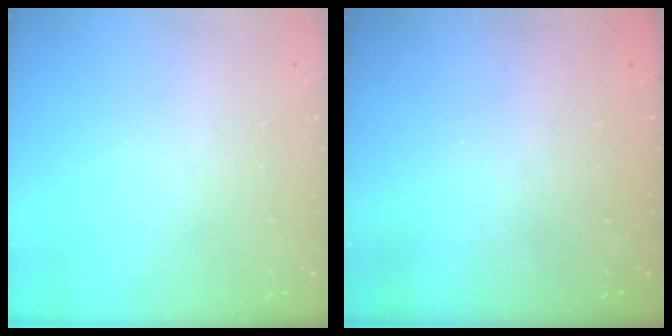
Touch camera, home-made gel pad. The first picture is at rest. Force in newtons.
{"total": 2.4, "press": 2.3, "slide": 0.8}